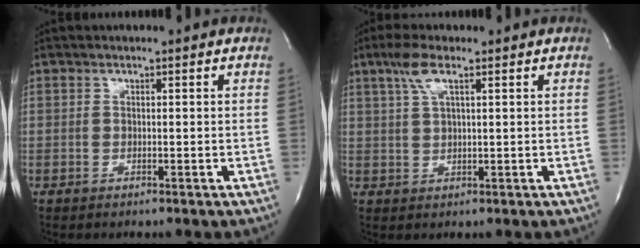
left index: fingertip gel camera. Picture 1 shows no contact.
{"total": 4.5, "force": [2.4, 1.0, 3.7], "torque": [-0.086, 0.007, 0.052]}